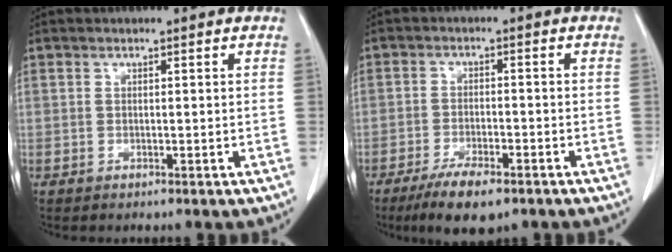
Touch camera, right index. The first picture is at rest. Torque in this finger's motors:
{"motor_torque": [-0.24, -0.31, -0.26, -0.17]}